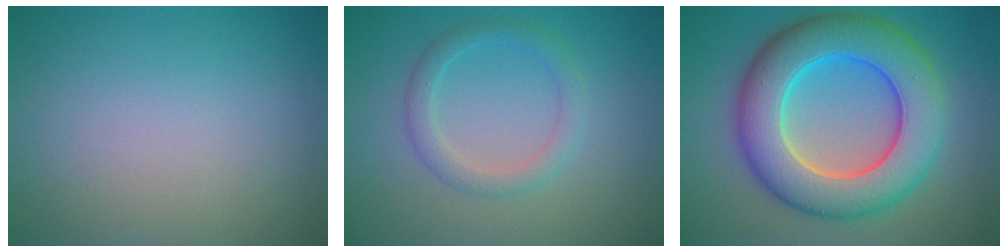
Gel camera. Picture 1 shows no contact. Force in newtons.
{"total": 2.4, "press": 2.3, "slide": 0.1}
{"total": 10.8, "press": 10.8, "slide": 0.3}